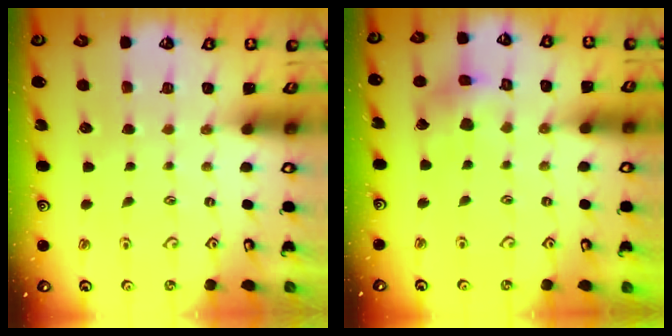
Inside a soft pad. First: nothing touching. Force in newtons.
{"total": 8.6, "press": 8.6, "slide": 1.0}